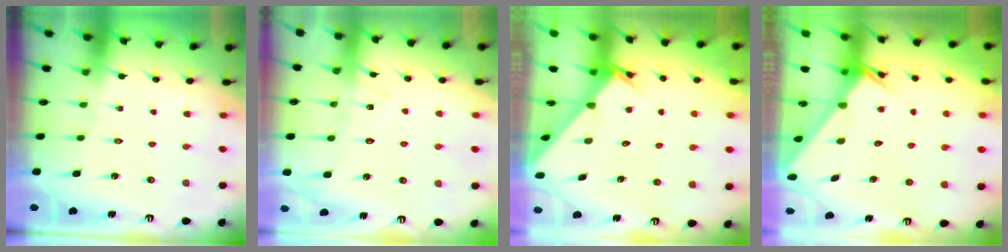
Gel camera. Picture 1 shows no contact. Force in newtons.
{"total": 9.2, "press": 9.2, "slide": 0.6}
{"total": 2.9, "press": 2.9, "slide": 0.1}
{"total": 2.0, "press": 2.0, "slide": 0.1}